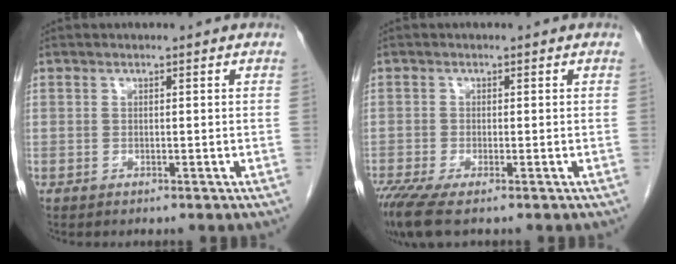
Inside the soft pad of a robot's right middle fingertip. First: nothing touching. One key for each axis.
{"total": 4.5, "fx": -3.0, "fy": 0.6, "fz": 3.3, "tx": -0.065, "ty": -0.015, "tz": -0.056}